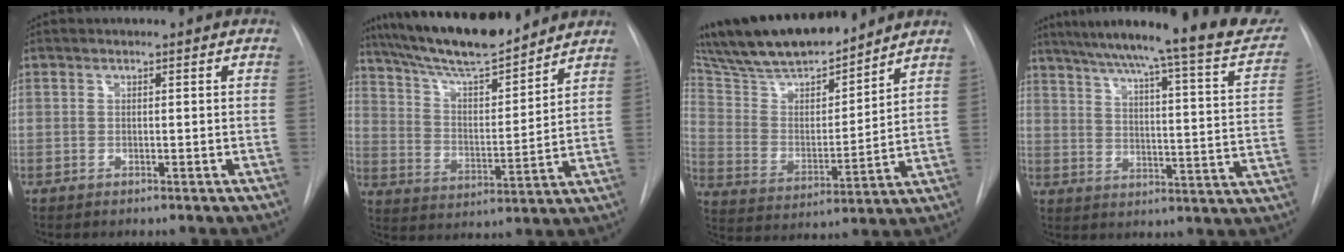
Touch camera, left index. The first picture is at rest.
{"total": 17.1, "force": [15.0, 2.4, 7.8], "torque": [-0.141, 0.009, 0.258]}
{"total": 21.0, "force": [18.4, 4.0, 9.3], "torque": [-0.170, 0.016, 0.317]}
{"total": 25.1, "force": [22.0, 1.5, 11.8], "torque": [-0.169, -0.051, 0.274]}